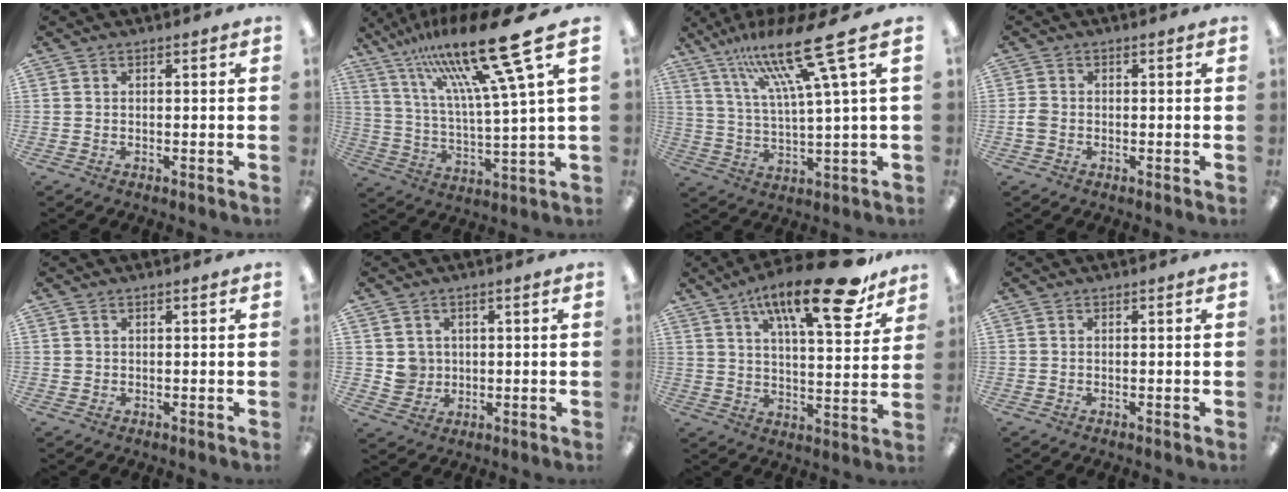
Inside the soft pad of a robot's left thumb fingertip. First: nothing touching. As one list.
[{"total": 24.3, "force": [15.1, 3.8, 18.6], "torque": [-0.329, -0.087, 0.237]}, {"total": 19.2, "force": [11.7, 2.3, 15.0], "torque": [-0.287, -0.062, 0.180]}, {"total": 2.1, "force": [-0.7, 1.7, 1.2], "torque": [-0.021, 0.003, -0.011]}, {"total": 0.7, "force": [0.3, 0.7, 0.2], "torque": [-0.005, 0.004, 0.004]}, {"total": 4.1, "force": [1.0, 3.9, 0.3], "torque": [-0.002, 0.001, 0.017]}, {"total": 21.1, "force": [13.3, 6.4, 15.1], "torque": [-0.224, -0.071, 0.207]}, {"total": 0.0}]